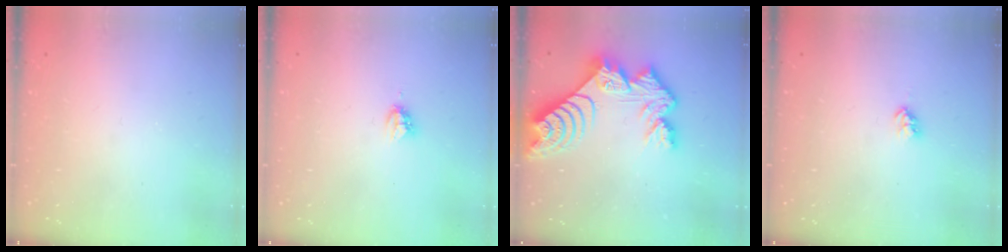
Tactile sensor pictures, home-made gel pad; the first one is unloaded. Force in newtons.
{"total": 3.9, "press": 3.8, "slide": 0.6}
{"total": 13.8, "press": 13.8, "slide": 1.3}
{"total": 2.9, "press": 2.8, "slide": 0.5}